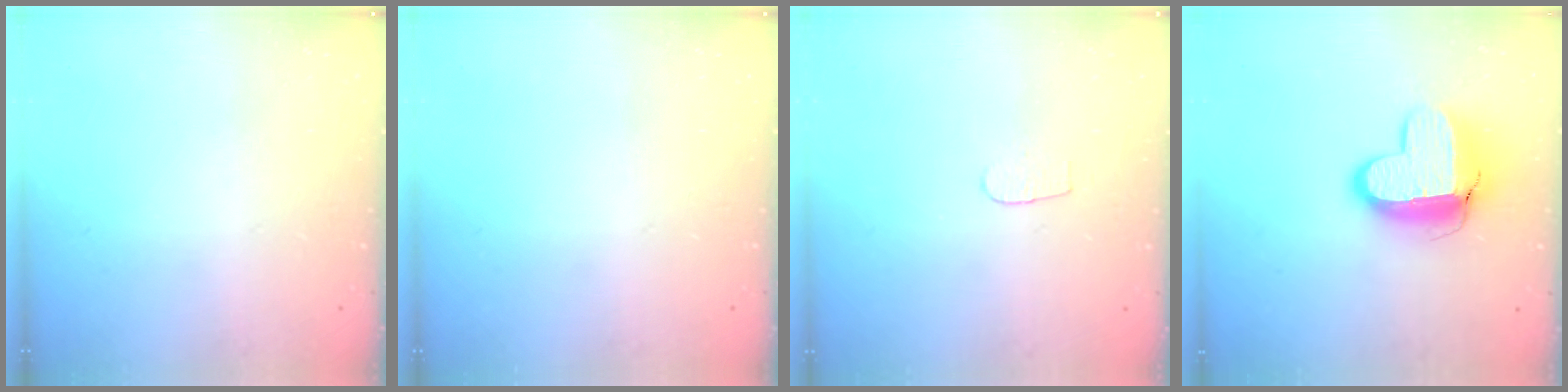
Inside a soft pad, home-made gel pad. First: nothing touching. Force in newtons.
{"total": 0.0}
{"total": 3.1, "press": 3.1, "slide": 0.2}
{"total": 12.4, "press": 12.4, "slide": 1.0}